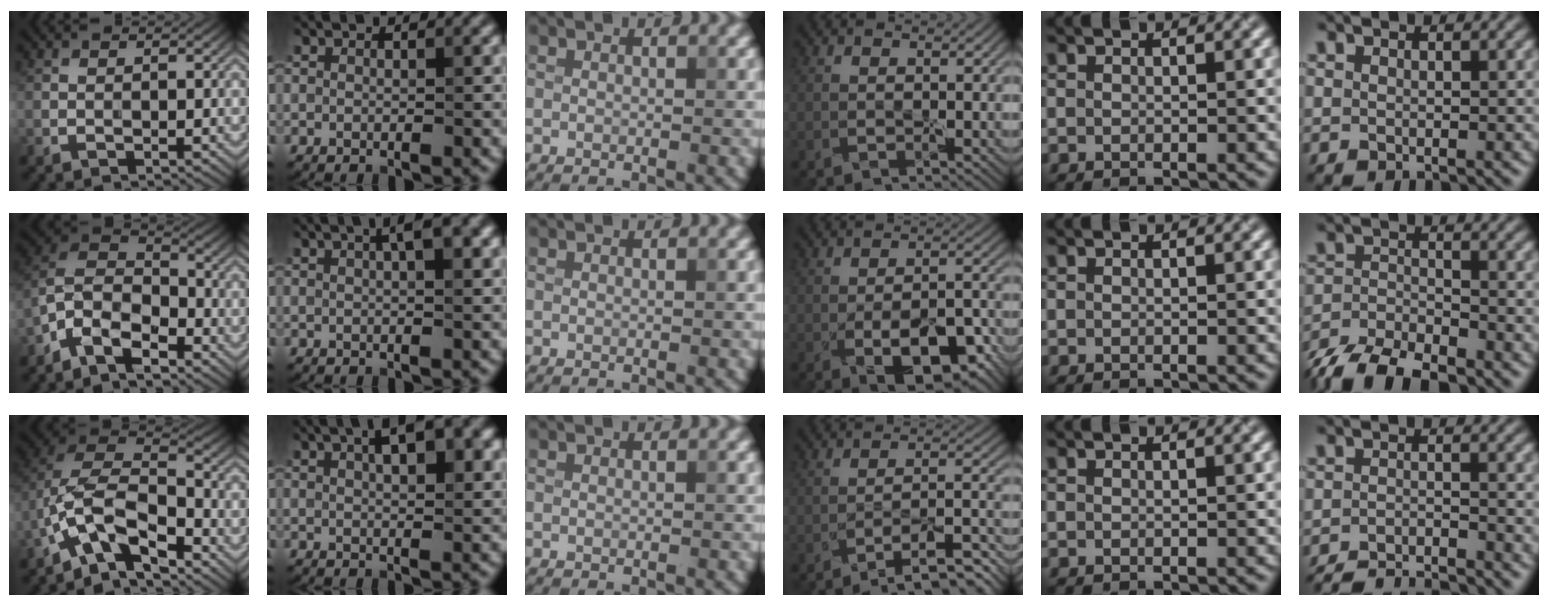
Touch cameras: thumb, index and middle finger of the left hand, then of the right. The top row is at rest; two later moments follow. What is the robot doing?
{"motion": "peel", "object": "velcro strap"}